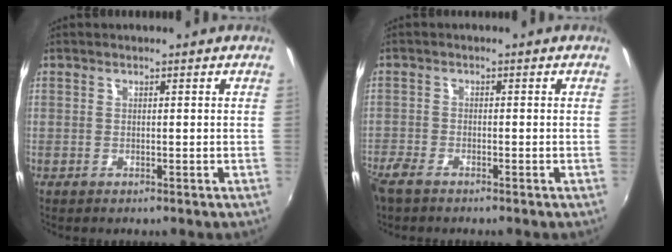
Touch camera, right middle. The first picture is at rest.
{"total": 4.1, "force": [-3.3, 1.3, 2.0], "torque": [-0.056, -0.014, -0.069]}